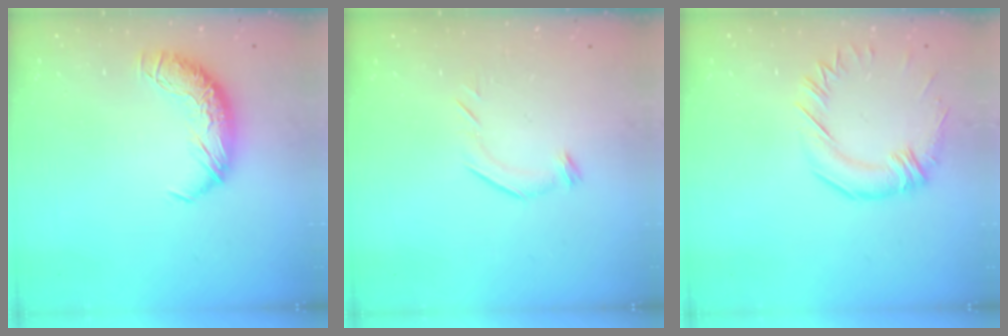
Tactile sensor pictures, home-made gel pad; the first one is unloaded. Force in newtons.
{"total": 5.8, "press": 5.7, "slide": 1.0}
{"total": 0.9, "press": 0.0, "slide": 0.9}